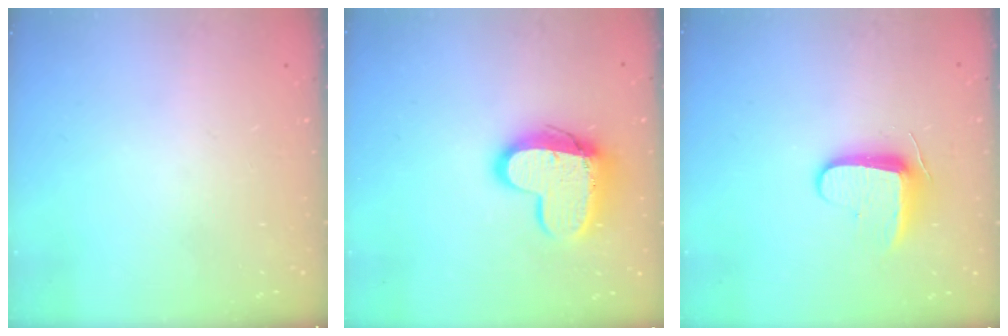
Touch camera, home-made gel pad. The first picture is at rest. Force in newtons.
{"total": 13.5, "press": 13.5, "slide": 1.2}
{"total": 8.7, "press": 8.6, "slide": 0.9}